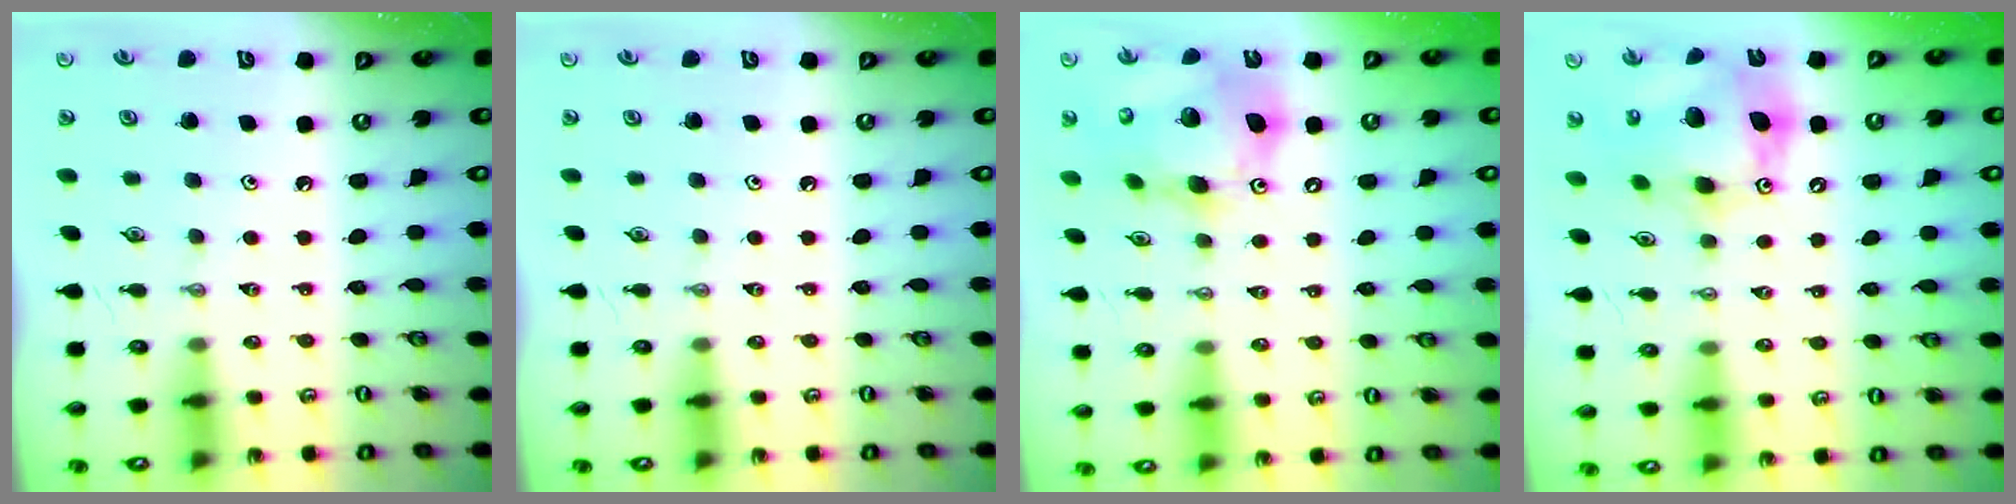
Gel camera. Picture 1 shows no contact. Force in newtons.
{"total": 0.0}
{"total": 17.9, "press": 17.5, "slide": 3.7}
{"total": 15.6, "press": 15.5, "slide": 1.4}